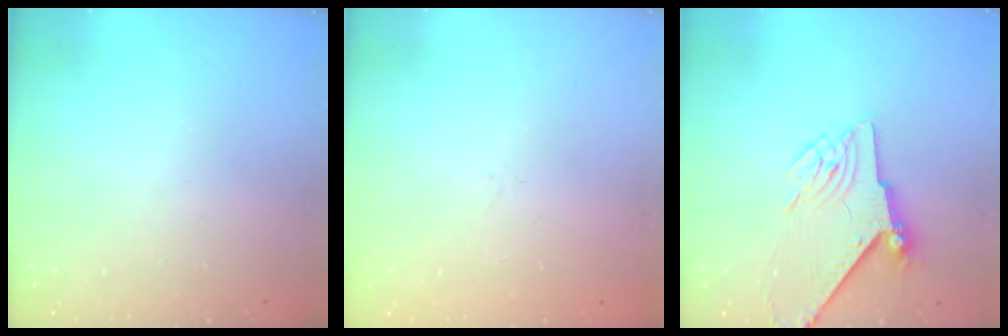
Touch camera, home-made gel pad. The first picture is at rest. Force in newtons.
{"total": 0.9, "press": 0.9, "slide": 0.2}
{"total": 8.1, "press": 8.1, "slide": 0.6}